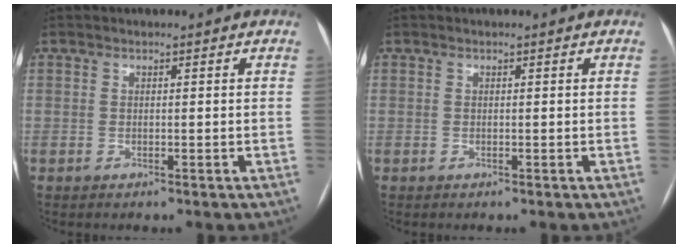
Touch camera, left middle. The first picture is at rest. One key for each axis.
{"total": 0.0}